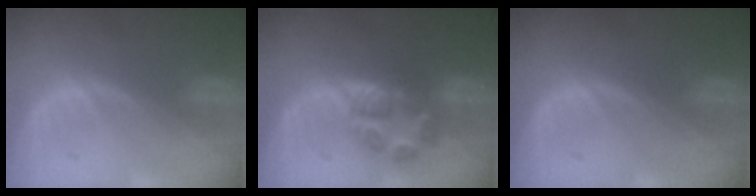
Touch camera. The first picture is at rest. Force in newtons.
{"total": 5.8, "press": 5.8, "slide": 0.8}
{"total": 0.0}